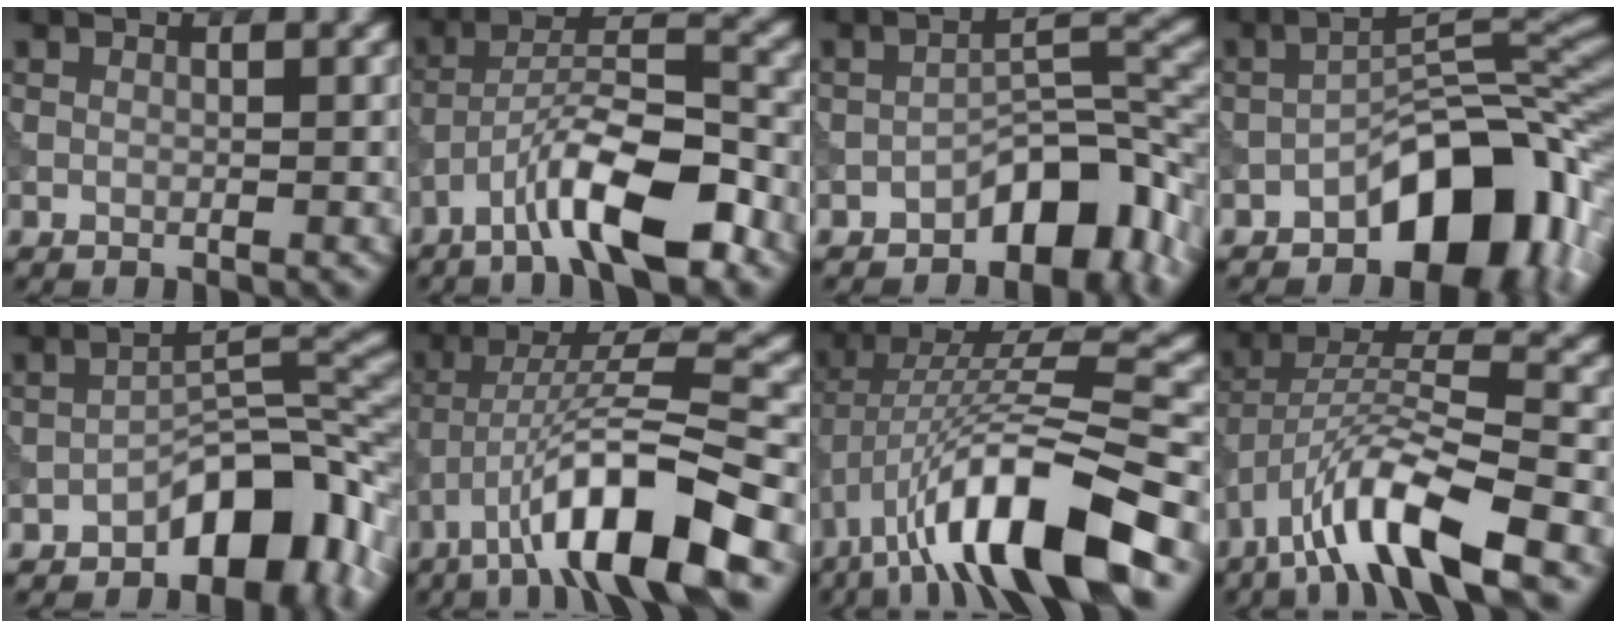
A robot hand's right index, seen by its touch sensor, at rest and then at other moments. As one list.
[{"total": 9.3, "force": [-5.5, 2.5, 7.1], "torque": [-0.116, 0.018, -0.098]}, {"total": 7.6, "force": [-4.3, 3.3, 5.3], "torque": [-0.055, 0.017, -0.070]}, {"total": 10.4, "force": [-5.1, 4.9, 7.6], "torque": [-0.080, 0.019, -0.092]}, {"total": 8.4, "force": [-4.6, 3.6, 6.0], "torque": [-0.066, 0.022, -0.078]}, {"total": 11.4, "force": [-6.1, 2.3, 9.4], "torque": [-0.154, 0.018, -0.107]}, {"total": 12.7, "force": [-6.1, 3.5, 10.6], "torque": [-0.188, 0.017, -0.108]}, {"total": 10.0, "force": [-6.0, 2.5, 7.6], "torque": [-0.137, 0.010, -0.113]}]